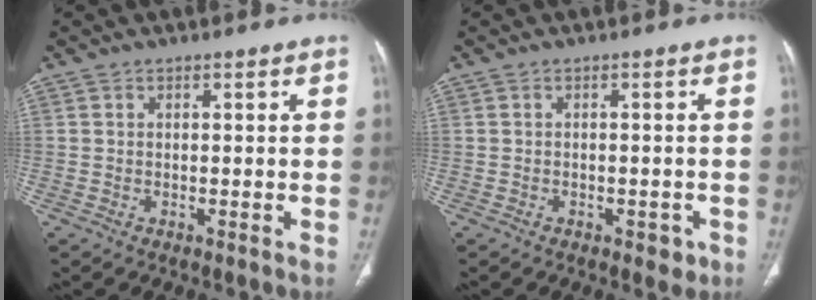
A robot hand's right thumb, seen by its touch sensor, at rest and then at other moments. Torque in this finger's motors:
{"motor_torque": [-0.17, 0.01, -0.21, 0.12, 0.11]}